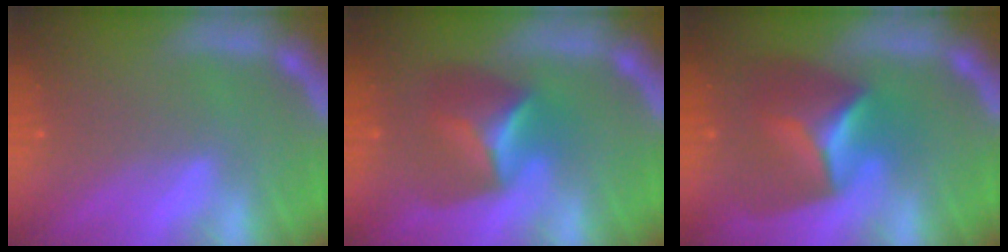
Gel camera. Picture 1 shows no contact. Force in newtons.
{"total": 5.4}
{"total": 6.9}